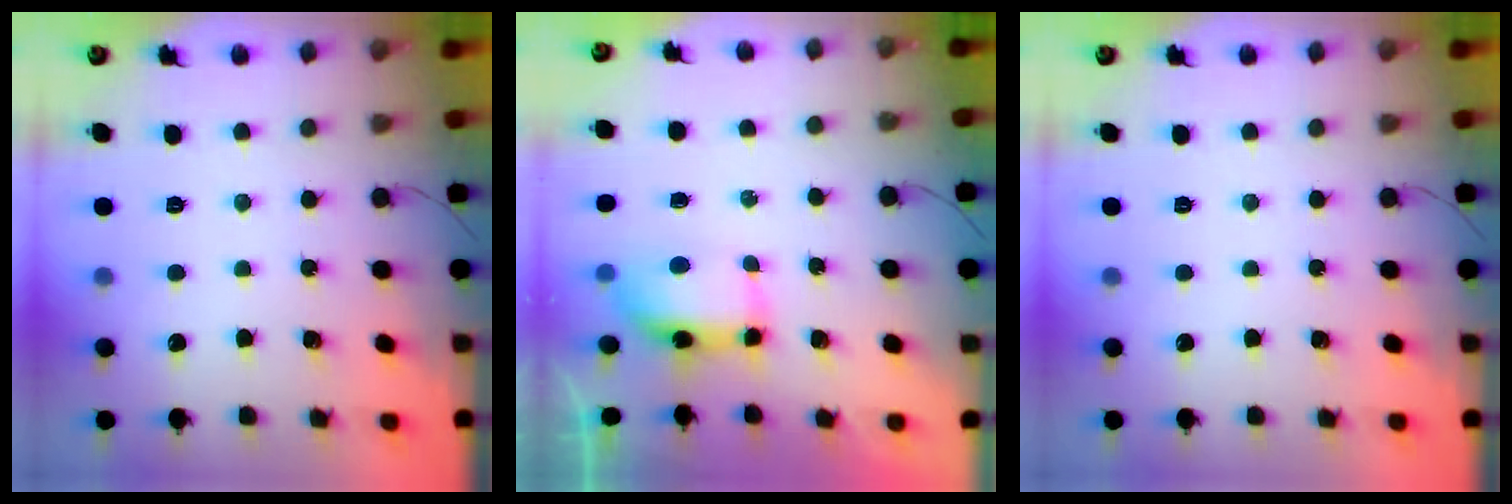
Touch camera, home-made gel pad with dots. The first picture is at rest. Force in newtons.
{"total": 6.9, "press": 6.8, "slide": 1.0}
{"total": 0.0}